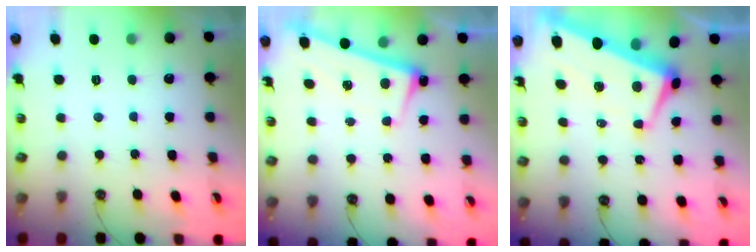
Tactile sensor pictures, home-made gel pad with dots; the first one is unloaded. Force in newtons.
{"total": 2.7, "press": 2.7, "slide": 0.5}
{"total": 1.6, "press": 0.9, "slide": 1.3}